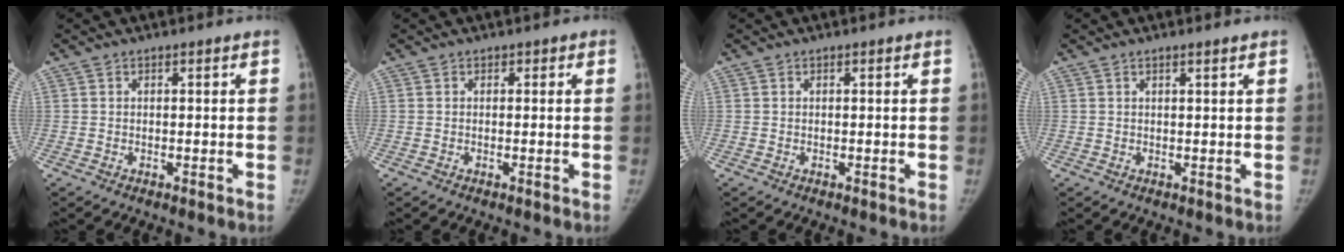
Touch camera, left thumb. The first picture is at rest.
{"total": 0.6, "force": [0.2, 0.5, 0.2], "torque": [0.007, 0.000, 0.000]}
{"total": 0.0}
{"total": 1.2, "force": [0.8, -0.1, 0.9], "torque": [-0.015, -0.002, 0.015]}